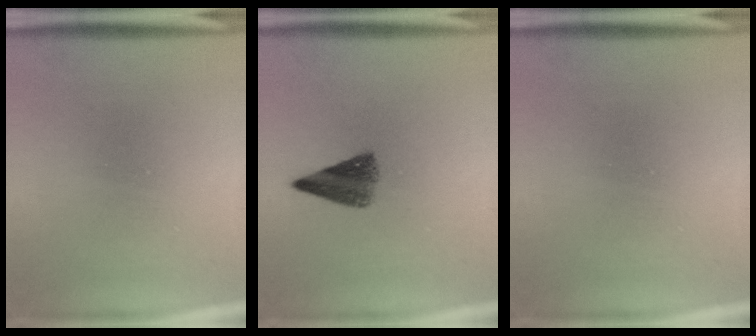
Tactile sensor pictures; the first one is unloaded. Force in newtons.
{"total": 5.2}
{"total": 0.0}